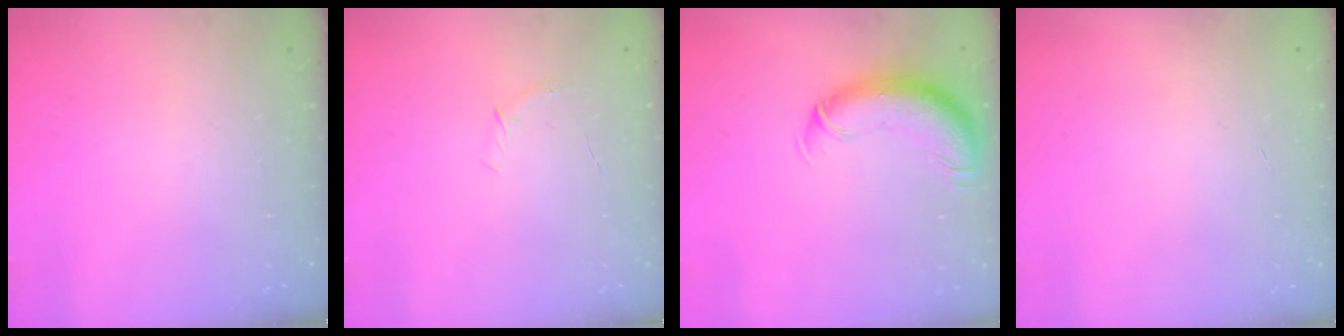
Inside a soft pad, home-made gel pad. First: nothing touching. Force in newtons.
{"total": 3.8, "press": 3.6, "slide": 1.2}
{"total": 11.1, "press": 10.7, "slide": 2.7}
{"total": 0.0}